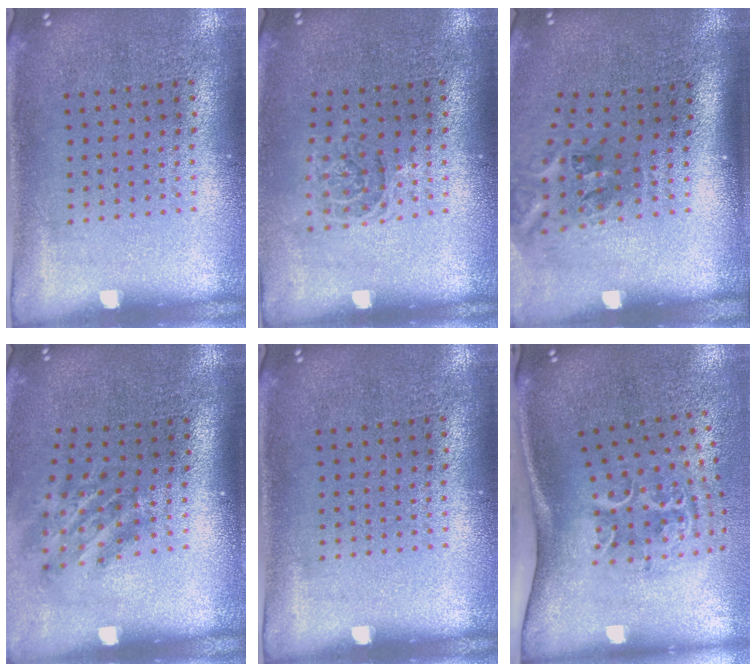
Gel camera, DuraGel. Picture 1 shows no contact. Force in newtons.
{"total": 1.1, "press": 1.1, "slide": 0.4}
{"total": 2.3, "press": 1.4, "slide": 1.8}
{"total": 1.9, "press": 1.2, "slide": 1.5}
{"total": 0.0}
{"total": 2.3, "press": 1.4, "slide": 1.8}